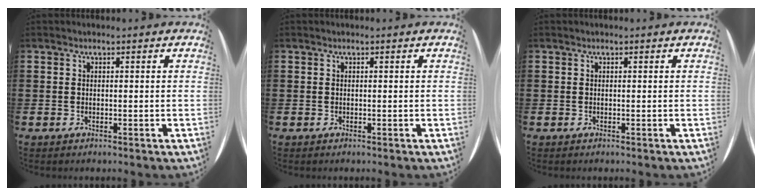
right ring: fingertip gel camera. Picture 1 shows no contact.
{"total": 0.0}
{"total": 0.0}